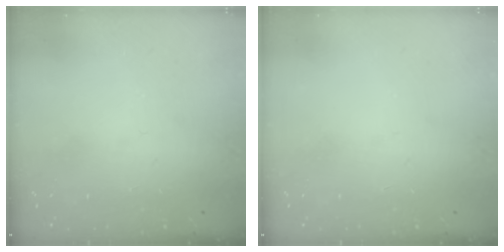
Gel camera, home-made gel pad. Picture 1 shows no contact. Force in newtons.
{"total": 0.0}